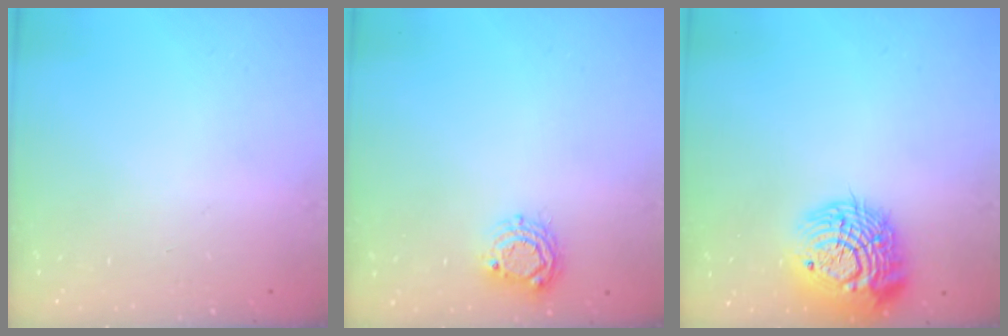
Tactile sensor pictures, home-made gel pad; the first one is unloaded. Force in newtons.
{"total": 6.6, "press": 6.6, "slide": 0.5}
{"total": 17.9, "press": 17.8, "slide": 1.3}